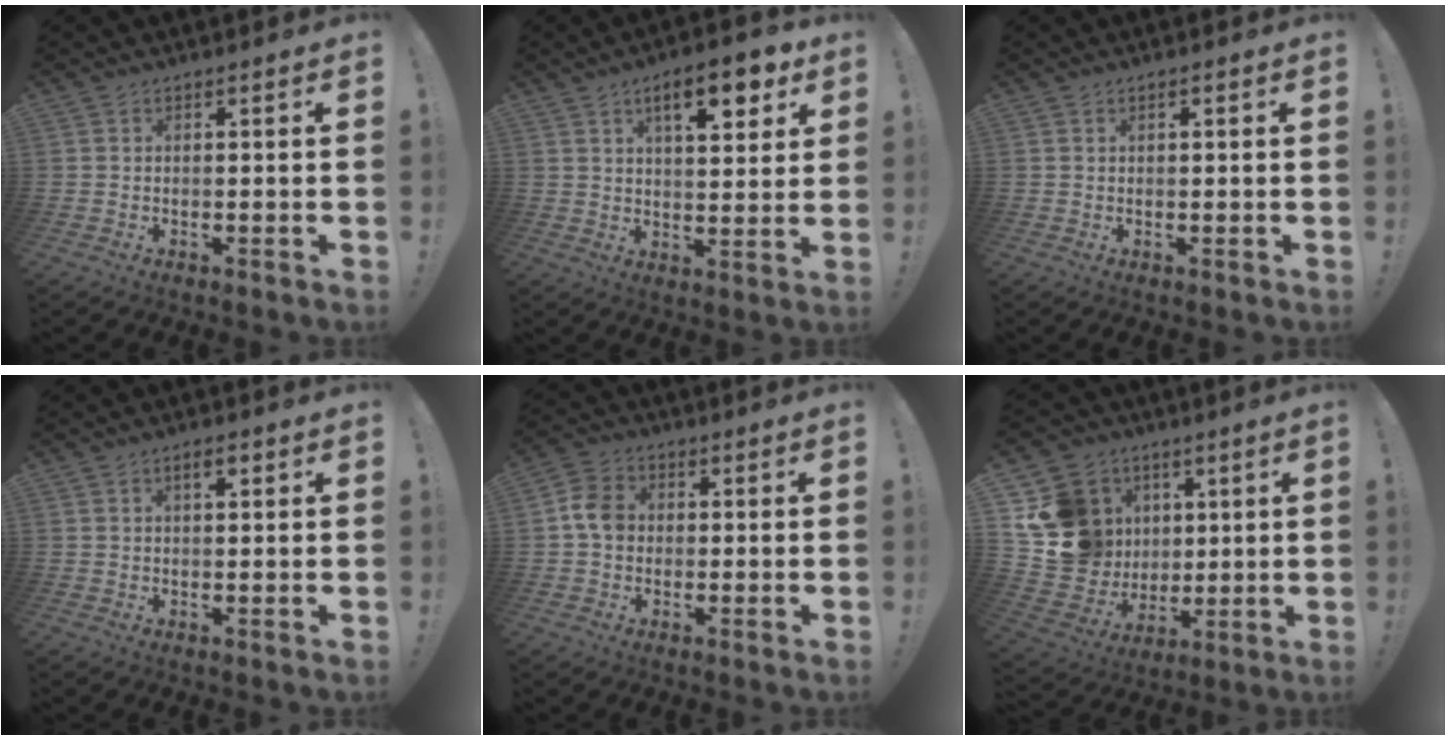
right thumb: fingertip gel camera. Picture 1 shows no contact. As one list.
[{"total": 12.0, "force": [6.1, 4.2, 9.4], "torque": [-0.124, -0.021, 0.094]}, {"total": 0.7, "force": [0.3, 0.2, 0.6], "torque": [-0.014, 0.002, 0.005]}, {"total": 2.8, "force": [1.3, 1.0, 2.2], "torque": [-0.032, -0.002, 0.018]}, {"total": 7.3, "force": [0.2, 6.1, 4.2], "torque": [-0.059, 0.019, 0.009]}, {"total": 17.3, "force": [4.6, 15.7, 5.8], "torque": [-0.107, -0.014, 0.123]}]